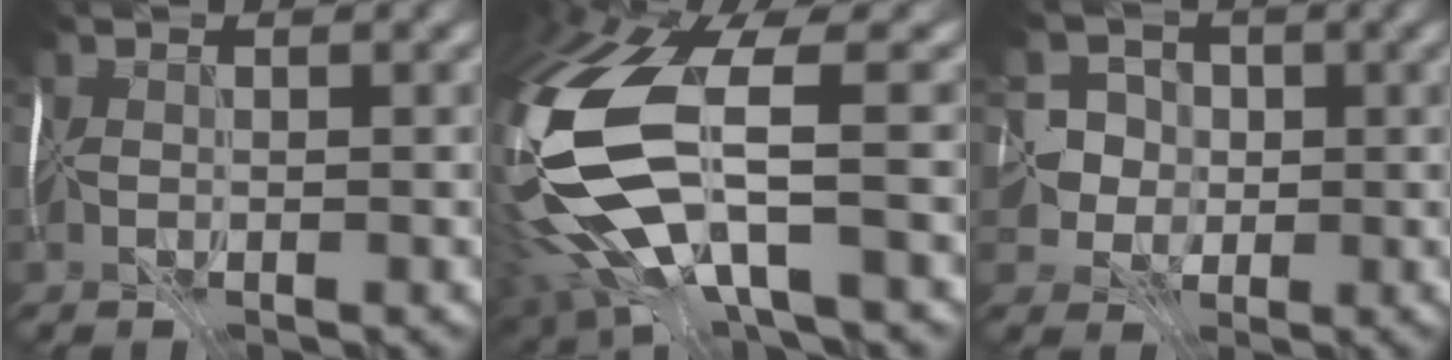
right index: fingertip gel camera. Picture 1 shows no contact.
{"total": 11.5, "force": [-1.5, 4.9, 10.4], "torque": [-0.255, -0.013, -0.021]}
{"total": 3.6, "force": [0.0, 3.6, 0.1], "torque": [0.024, 0.022, -0.017]}